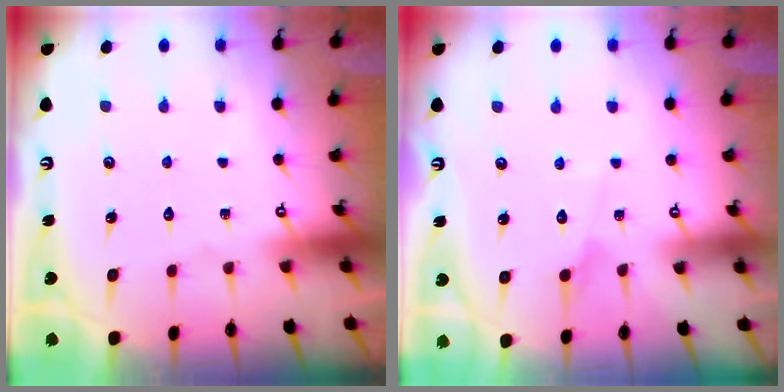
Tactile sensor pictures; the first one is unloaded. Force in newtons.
{"total": 2.7, "press": 2.7, "slide": 0.3}